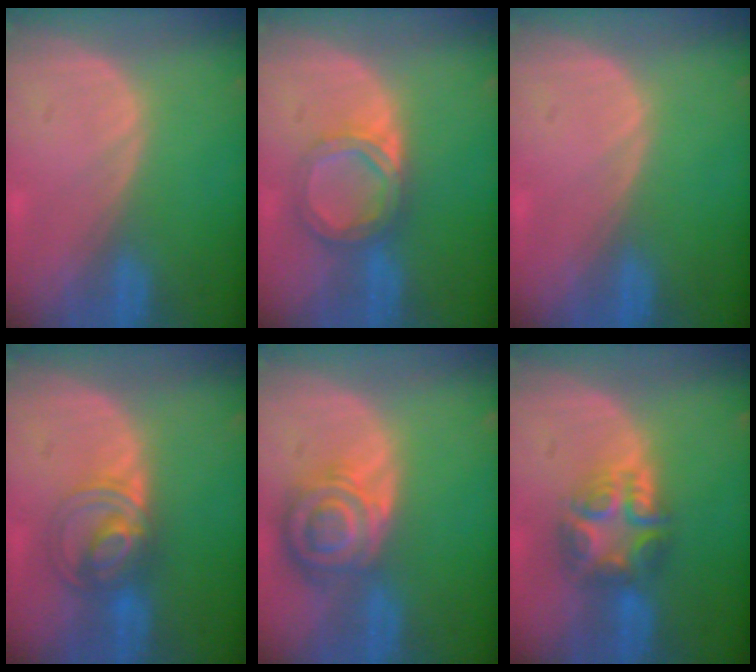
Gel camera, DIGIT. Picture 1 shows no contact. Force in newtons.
{"total": 5.7, "press": 5.2, "slide": 2.2}
{"total": 0.0}
{"total": 6.1, "press": 6.0, "slide": 1.1}
{"total": 8.3, "press": 7.2, "slide": 4.1}
{"total": 7.8, "press": 6.7, "slide": 4.1}